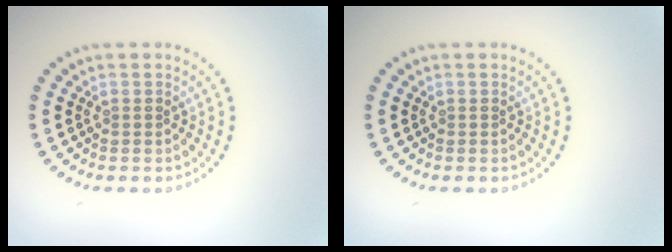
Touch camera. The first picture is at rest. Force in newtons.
{"total": 0.0}